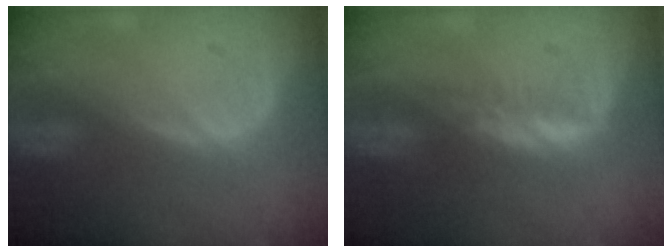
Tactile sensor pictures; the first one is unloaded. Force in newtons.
{"total": 2.0, "press": 1.8, "slide": 0.6}